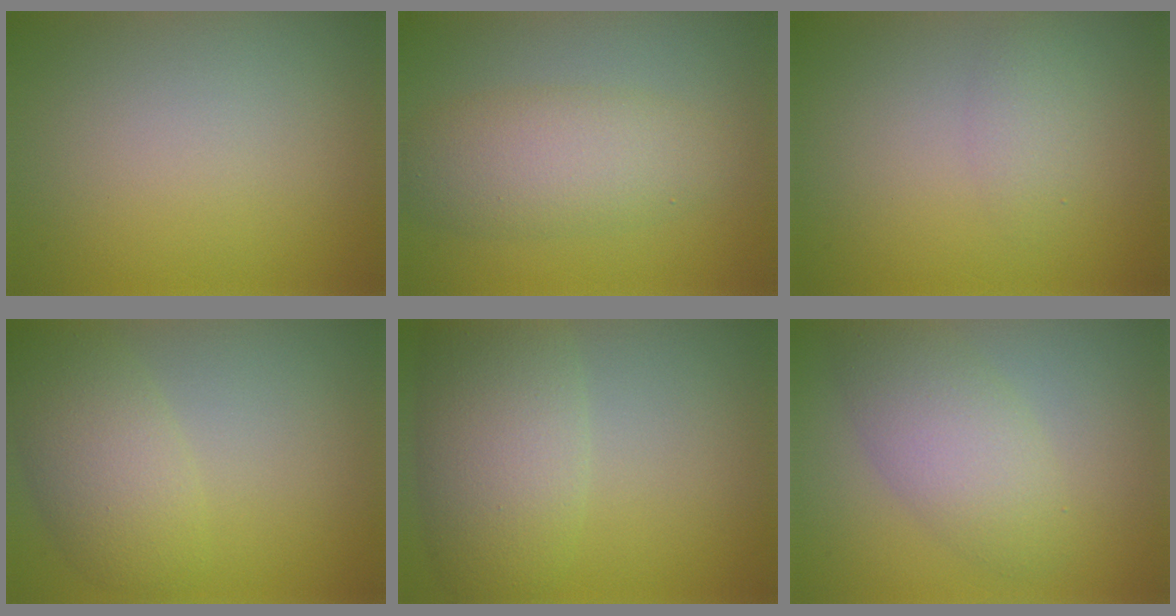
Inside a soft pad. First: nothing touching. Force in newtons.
{"total": 4.9, "press": 4.9, "slide": 0.2}
{"total": 1.6, "press": 1.5, "slide": 0.2}
{"total": 5.0, "press": 5.0, "slide": 0.4}
{"total": 5.6, "press": 5.6, "slide": 0.4}
{"total": 4.6, "press": 4.6, "slide": 0.3}